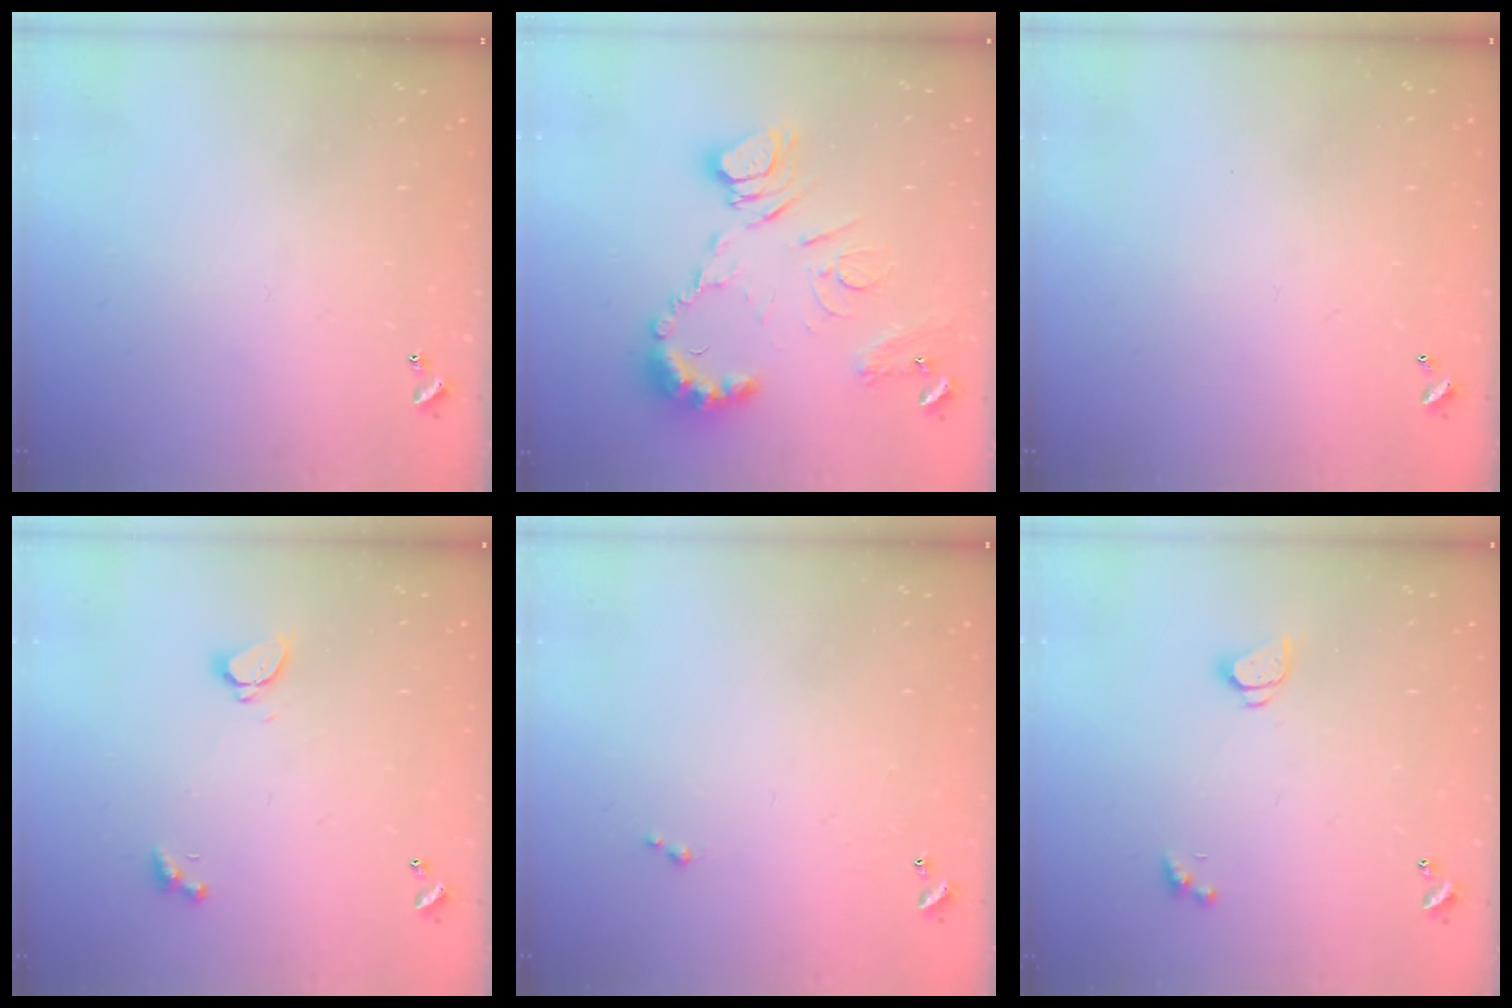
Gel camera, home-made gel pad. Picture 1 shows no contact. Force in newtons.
{"total": 13.0, "press": 13.0, "slide": 1.2}
{"total": 2.9, "press": 2.9, "slide": 0.1}
{"total": 1.8, "press": 1.8, "slide": 0.3}
{"total": 1.2, "press": 1.2, "slide": 0.2}
{"total": 1.6, "press": 1.5, "slide": 0.5}